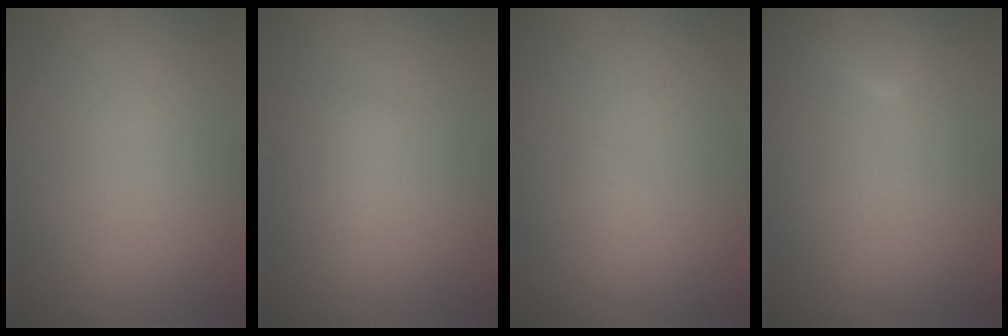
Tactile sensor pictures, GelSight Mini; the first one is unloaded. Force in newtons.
{"total": 1.9, "press": 1.9, "slide": 0.2}
{"total": 0.5, "press": 0.5, "slide": 0.1}
{"total": 2.3, "press": 2.2, "slide": 0.2}